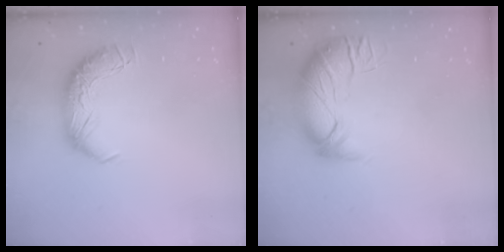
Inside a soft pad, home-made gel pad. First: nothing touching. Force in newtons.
{"total": 2.7, "press": 1.2, "slide": 2.4}